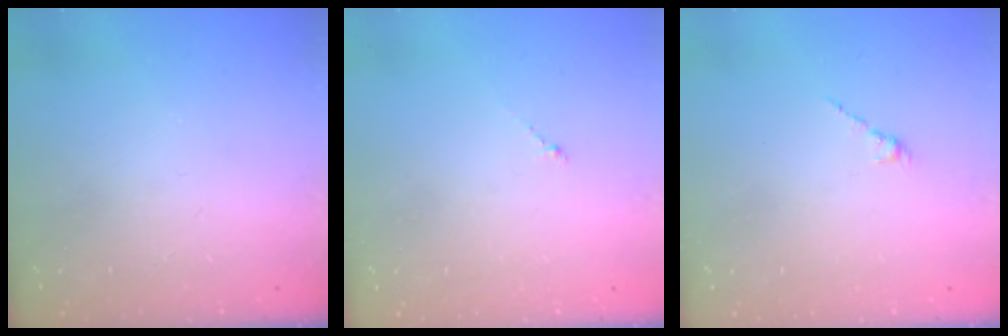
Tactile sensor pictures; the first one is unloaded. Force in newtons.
{"total": 0.7, "press": 0.6, "slide": 0.4}
{"total": 1.3, "press": 1.2, "slide": 0.5}